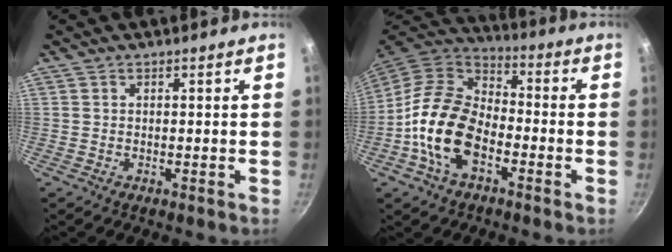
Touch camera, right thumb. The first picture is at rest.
{"total": 16.1, "force": [-4.9, 10.0, 11.7], "torque": [-0.187, 0.036, -0.107]}